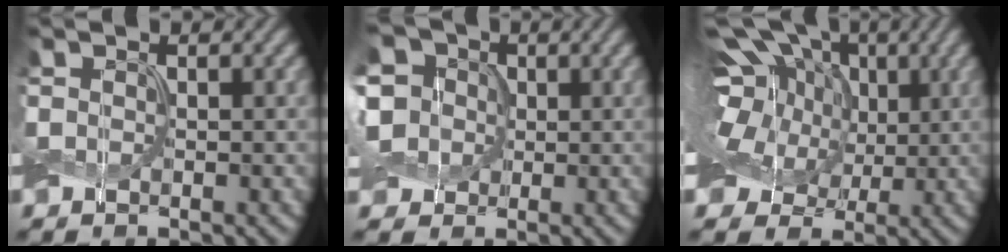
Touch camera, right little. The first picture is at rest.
{"total": 8.3, "force": [2.1, 6.8, 4.2], "torque": [-0.104, 0.030, 0.019]}
{"total": 17.0, "force": [4.8, 12.9, 9.9], "torque": [-0.200, 0.048, 0.057]}